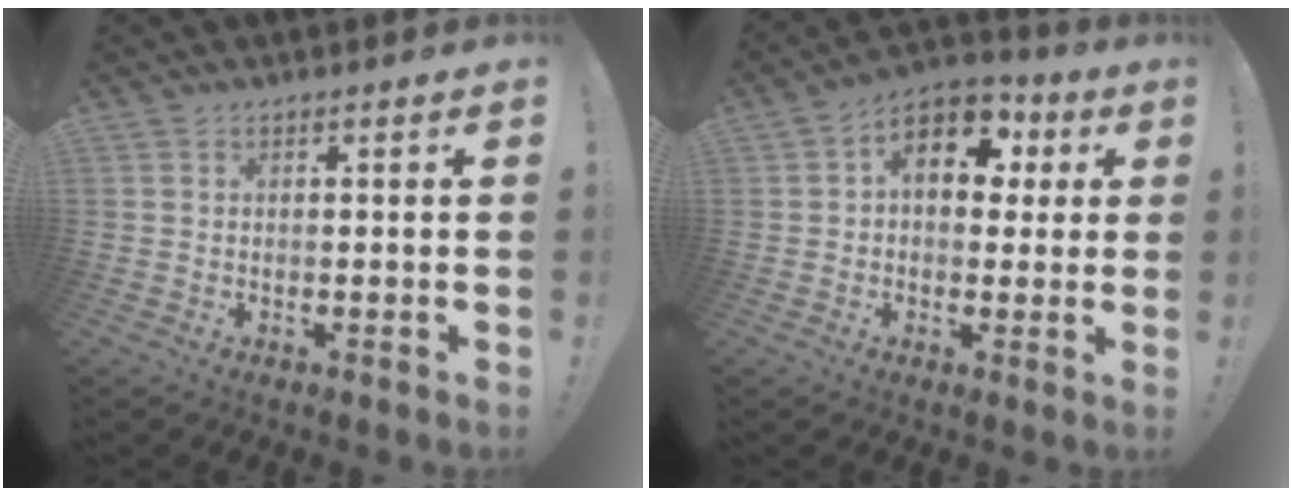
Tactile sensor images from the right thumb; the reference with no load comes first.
{"total": 11.8, "force": [3.2, 8.3, 7.7], "torque": [-0.114, 0.004, 0.062]}